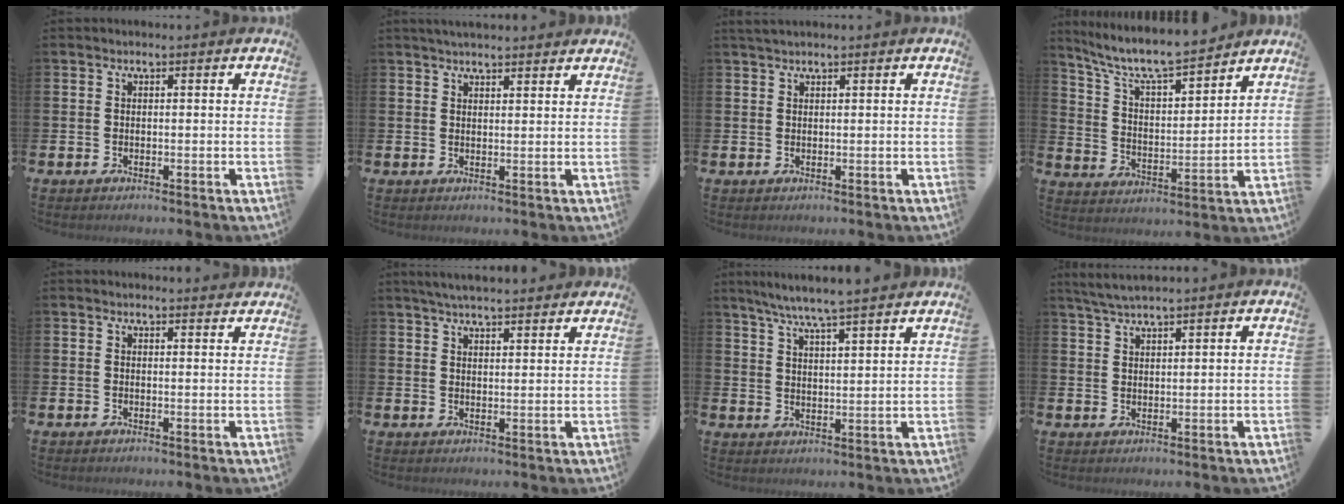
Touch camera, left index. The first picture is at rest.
{"total": 2.8, "force": [2.8, 0.4, 0.6], "torque": [-0.016, -0.008, 0.051]}
{"total": 1.5, "force": [1.3, 0.3, 0.6], "torque": [-0.008, 0.001, 0.023]}
{"total": 8.5, "force": [7.9, 1.1, 2.8], "torque": [-0.091, -0.056, 0.138]}
{"total": 1.2, "force": [1.2, 0.2, 0.0], "torque": [0.010, -0.007, 0.020]}
{"total": 4.4, "force": [4.3, 0.4, 1.1], "torque": [-0.030, -0.014, 0.079]}
{"total": 6.6, "force": [6.3, -0.3, 2.2], "torque": [-0.066, -0.025, 0.112]}
{"total": 3.3, "force": [3.1, 0.1, 1.1], "torque": [-0.032, -0.005, 0.057]}